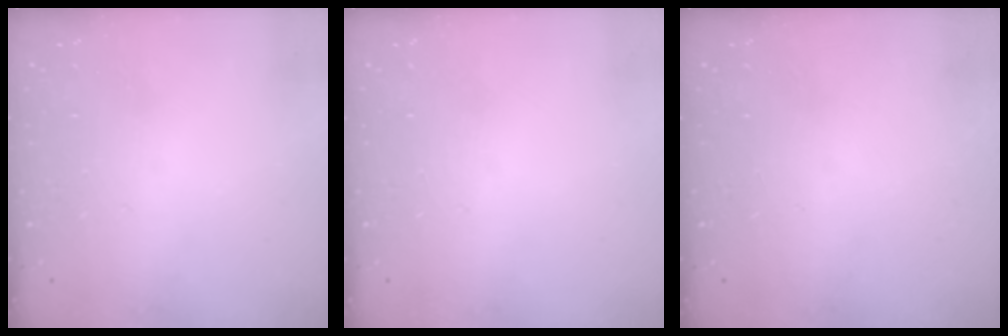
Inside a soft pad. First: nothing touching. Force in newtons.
{"total": 0.0}
{"total": 0.0}